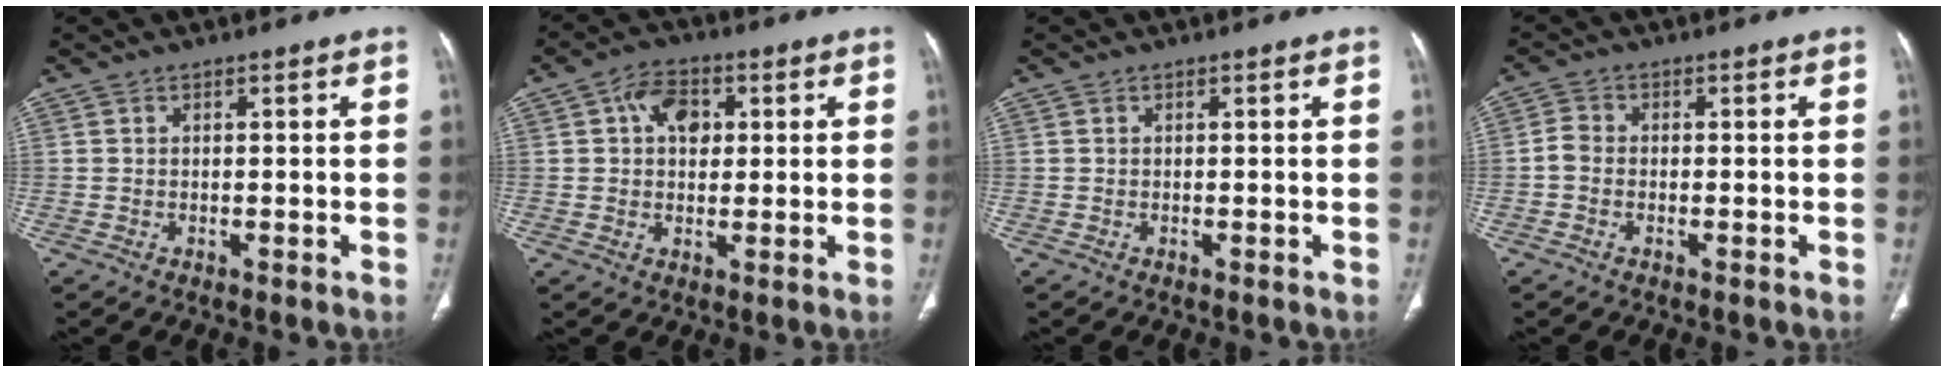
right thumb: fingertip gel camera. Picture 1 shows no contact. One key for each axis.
{"total": 6.9, "fx": 1.9, "fy": 4.8, "fz": 4.5, "tx": -0.047, "ty": 0.004, "tz": 0.026}
{"total": 0.0}
{"total": 2.4, "fx": -0.6, "fy": 1.7, "fz": 1.5, "tx": -0.026, "ty": 0.006, "tz": -0.018}